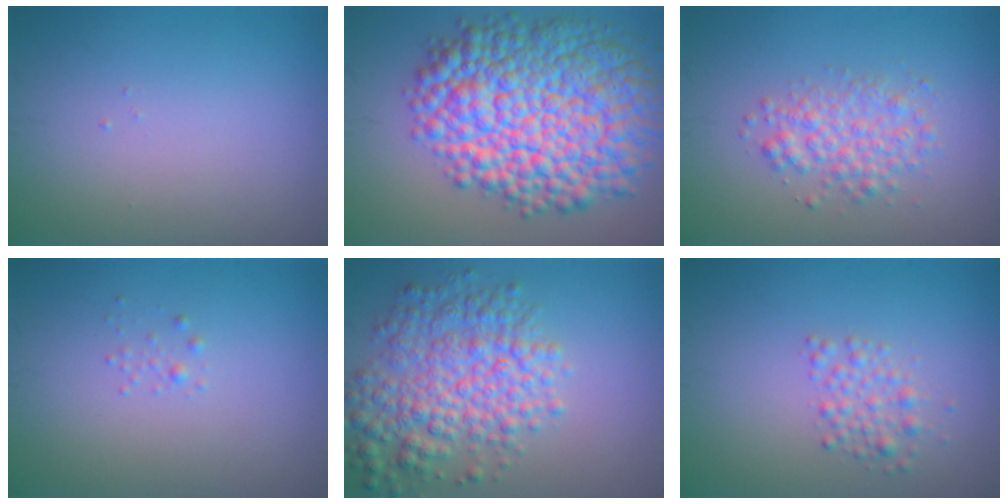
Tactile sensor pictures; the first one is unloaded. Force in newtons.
{"total": 14.4, "press": 14.4, "slide": 0.3}
{"total": 3.0, "press": 3.0, "slide": 0.1}
{"total": 0.6, "press": 0.6, "slide": 0.0}
{"total": 6.8, "press": 6.8, "slide": 0.2}
{"total": 2.0, "press": 2.0, "slide": 0.1}